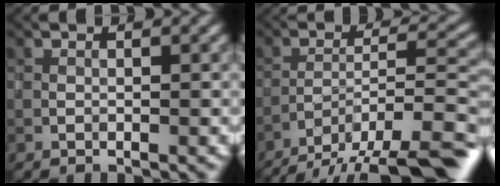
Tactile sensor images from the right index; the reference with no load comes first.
{"total": 12.7, "force": [-10.3, 3.1, 6.8], "torque": [-0.102, -0.004, -0.148]}